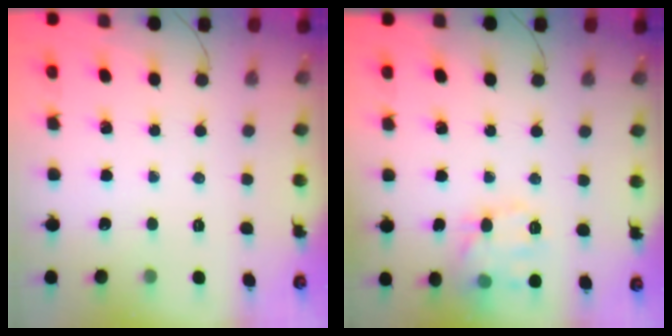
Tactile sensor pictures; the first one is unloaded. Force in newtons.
{"total": 12.3, "press": 12.3, "slide": 0.2}